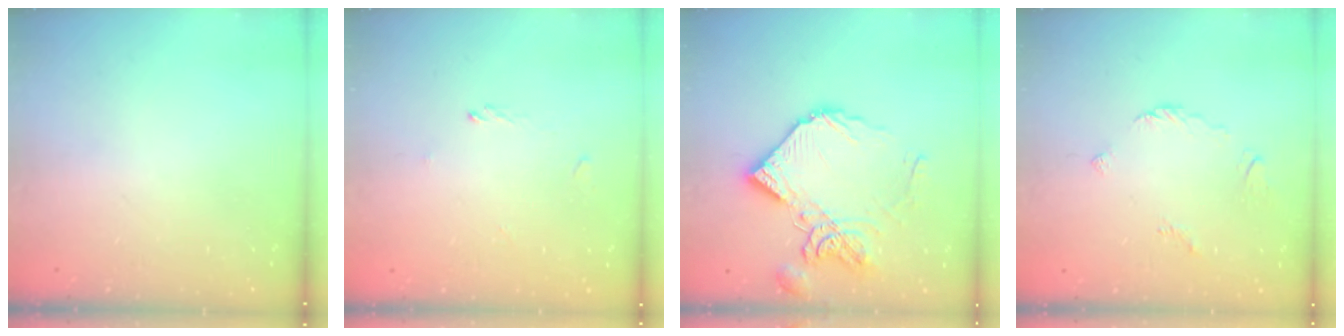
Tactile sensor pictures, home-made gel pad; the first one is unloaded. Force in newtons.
{"total": 0.0}
{"total": 15.1, "press": 15.0, "slide": 1.3}
{"total": 2.2, "press": 2.1, "slide": 0.7}